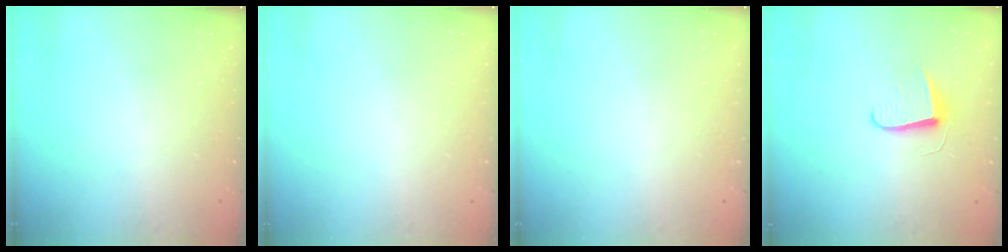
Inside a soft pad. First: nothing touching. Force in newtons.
{"total": 0.0}
{"total": 0.0}
{"total": 7.1, "press": 7.1, "slide": 0.7}